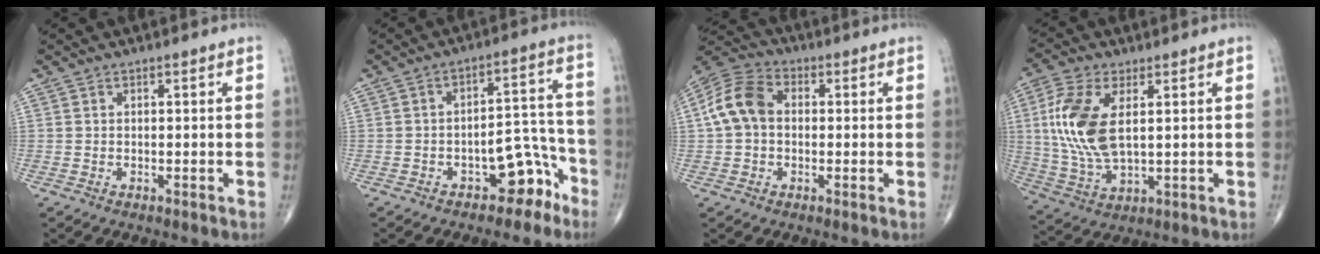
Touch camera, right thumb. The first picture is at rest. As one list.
[{"total": 8.8, "force": [-5.4, 4.7, 5.2], "torque": [-0.036, 0.069, -0.074]}, {"total": 10.0, "force": [0.5, 7.4, 6.8], "torque": [-0.131, 0.030, -0.003]}, {"total": 13.6, "force": [2.6, 6.7, 11.5], "torque": [-0.256, -0.007, 0.057]}]